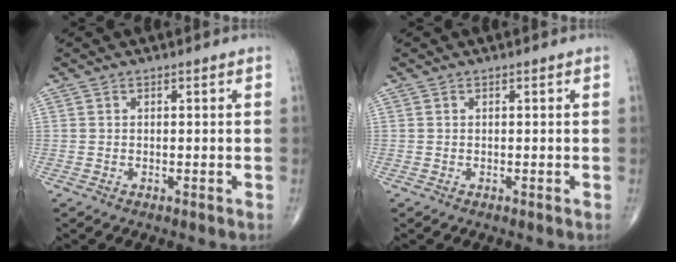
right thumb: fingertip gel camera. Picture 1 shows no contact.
{"total": 0.0}